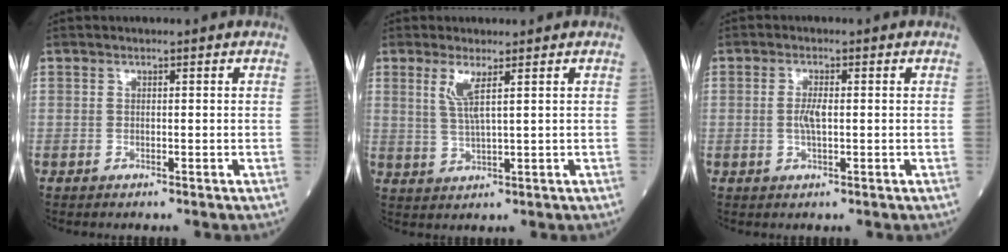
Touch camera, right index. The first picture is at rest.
{"total": 3.9, "force": [1.7, 0.1, 3.6], "torque": [-0.078, -0.006, 0.039]}
{"total": 2.7, "force": [-0.1, 0.6, 2.6], "torque": [-0.056, -0.002, -0.001]}